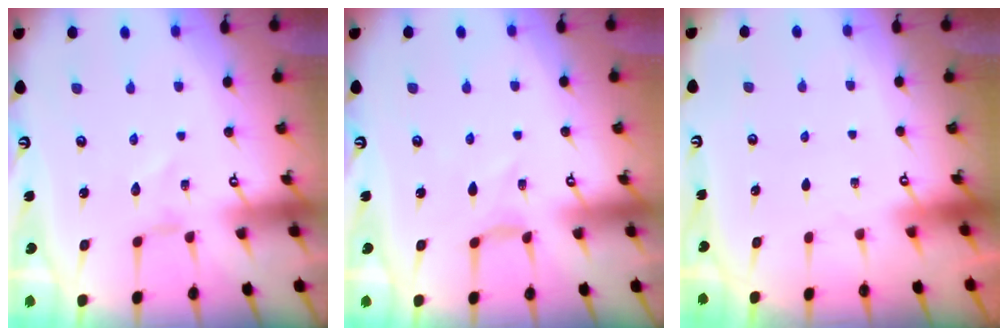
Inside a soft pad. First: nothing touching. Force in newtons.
{"total": 0.9, "press": 0.9, "slide": 0.2}
{"total": 0.0}